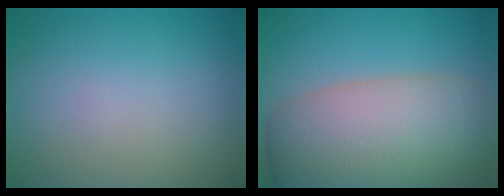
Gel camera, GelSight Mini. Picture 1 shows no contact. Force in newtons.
{"total": 10.6, "press": 10.5, "slide": 0.6}